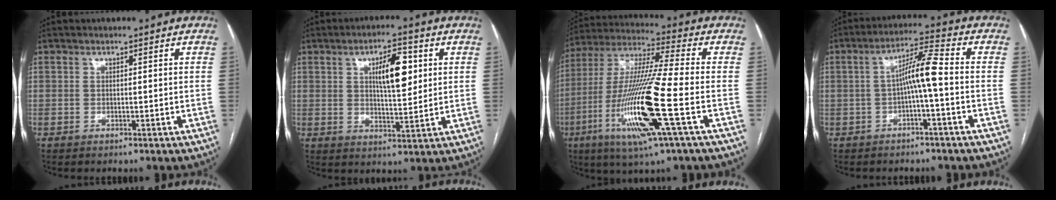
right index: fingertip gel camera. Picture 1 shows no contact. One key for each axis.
{"total": 8.2, "fx": 2.4, "fy": 2.5, "fz": 7.5, "tx": -0.122, "ty": 0.009, "tz": 0.043}
{"total": 19.1, "fx": -6.1, "fy": 0.4, "fz": 18.1, "tx": -0.385, "ty": -0.023, "tz": -0.120}
{"total": 6.6, "fx": -0.9, "fy": 0.1, "fz": 6.6, "tx": -0.116, "ty": 0.023, "tz": -0.014}